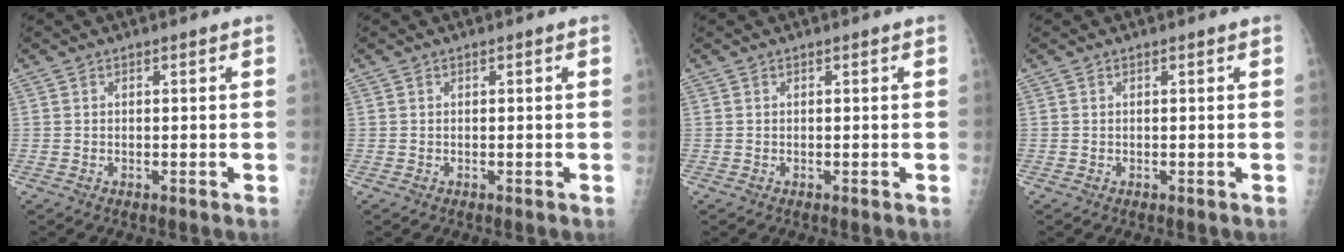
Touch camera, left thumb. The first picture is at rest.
{"total": 0.0}
{"total": 0.0}
{"total": 0.0}